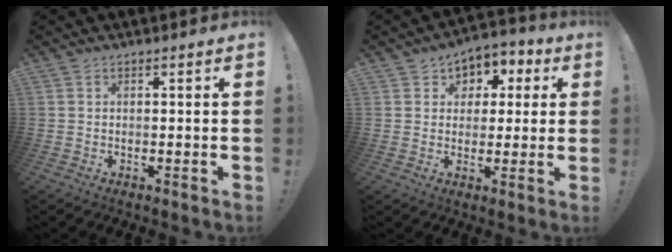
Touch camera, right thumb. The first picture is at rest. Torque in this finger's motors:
{"motor_torque": [0.08, 0.08, 0.00, 0.06, 0.13]}